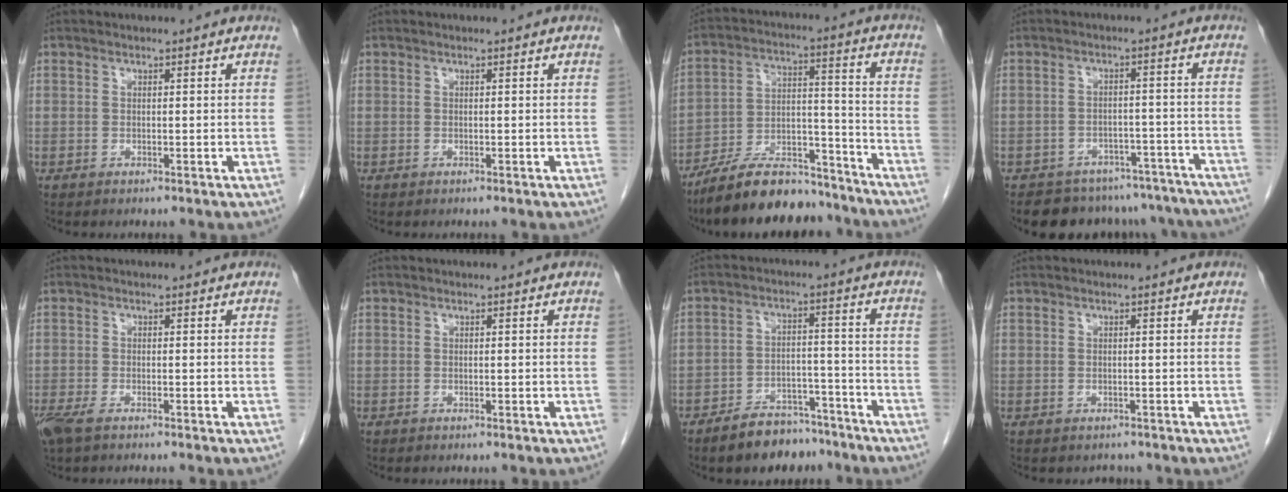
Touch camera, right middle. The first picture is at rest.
{"total": 0.0}
{"total": 15.6, "force": [-13.5, 4.5, 6.4], "torque": [-0.109, 0.022, -0.229]}
{"total": 16.0, "force": [-14.2, 6.6, 3.2], "torque": [-0.037, 0.021, -0.161]}
{"total": 4.0, "force": [-2.9, 1.1, 2.5], "torque": [-0.051, -0.011, -0.050]}
{"total": 0.0}
{"total": 8.3, "force": [-6.8, 3.8, 2.7], "torque": [-0.045, 0.007, -0.109]}
{"total": 1.3, "force": [-1.1, 0.8, 0.0], "torque": [-0.004, 0.001, -0.014]}